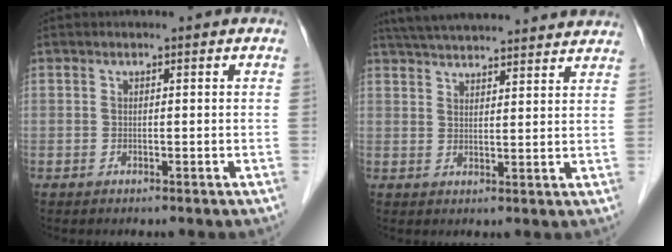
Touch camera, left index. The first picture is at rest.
{"total": 19.6, "force": [18.0, 2.3, 7.4], "torque": [-0.118, 0.042, 0.246]}